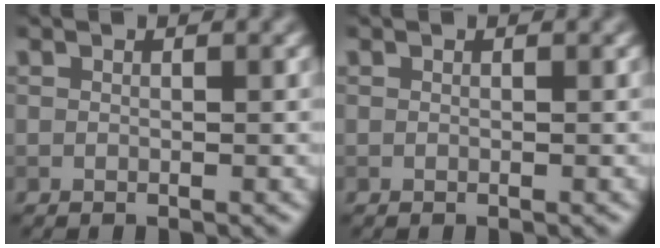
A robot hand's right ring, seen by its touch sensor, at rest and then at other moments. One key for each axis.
{"total": 0.0}